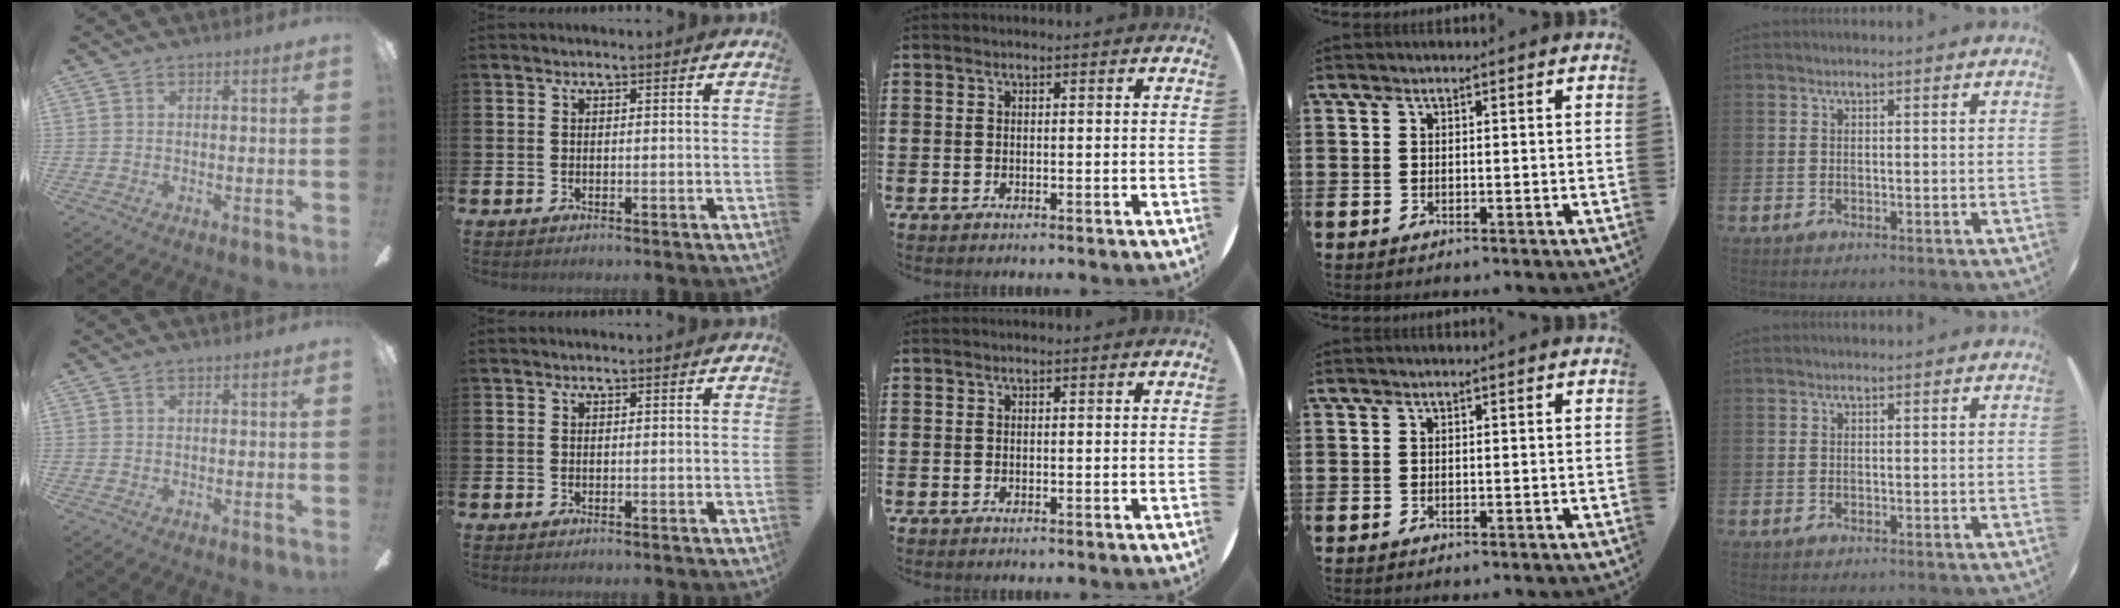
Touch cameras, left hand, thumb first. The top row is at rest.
{}